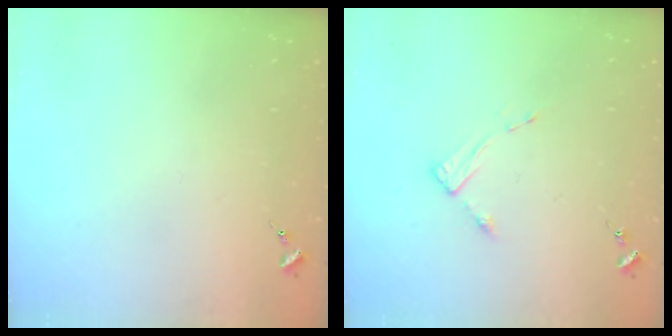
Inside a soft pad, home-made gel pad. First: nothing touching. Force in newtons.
{"total": 2.6, "press": 2.6, "slide": 0.3}